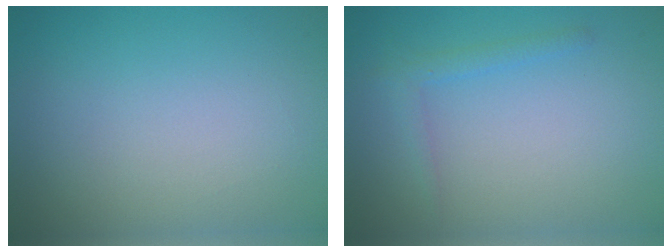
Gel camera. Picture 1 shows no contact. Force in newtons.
{"total": 1.3, "press": 1.3, "slide": 0.1}